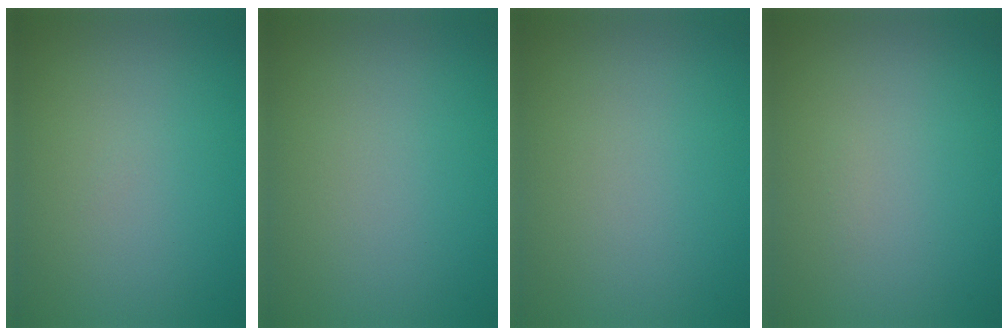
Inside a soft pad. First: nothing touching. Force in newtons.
{"total": 0.0}
{"total": 0.0}
{"total": 0.0}